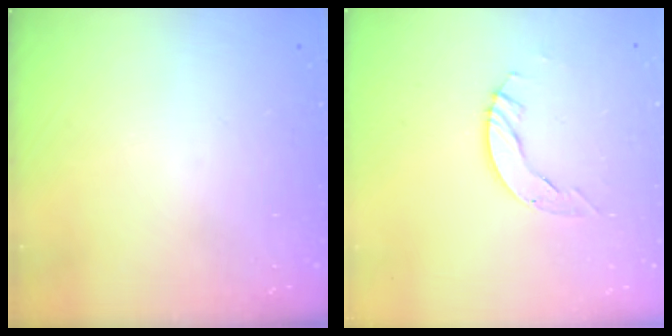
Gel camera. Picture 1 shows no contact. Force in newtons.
{"total": 4.9, "press": 4.9, "slide": 0.5}